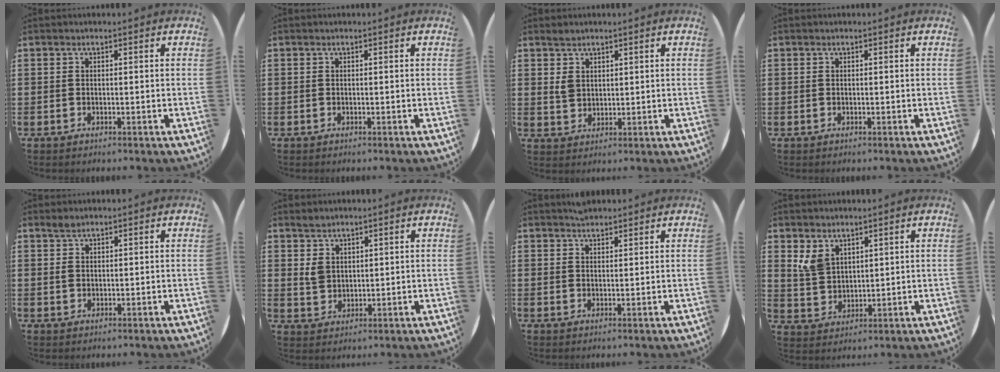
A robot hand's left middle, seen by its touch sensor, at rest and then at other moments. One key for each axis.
{"total": 0.0}
{"total": 3.0, "fx": 1.8, "fy": 2.1, "fz": 1.2, "tx": -0.020, "ty": 0.004, "tz": 0.032}
{"total": 0.0}
{"total": 1.4, "fx": 1.0, "fy": 0.8, "fz": 0.6, "tx": -0.005, "ty": 0.002, "tz": 0.017}
{"total": 3.2, "fx": 2.0, "fy": 2.2, "fz": 1.2, "tx": -0.020, "ty": 0.005, "tz": 0.035}
{"total": 1.7, "fx": 1.7, "fy": 0.4, "fz": -0.1, "tx": -0.002, "ty": 0.003, "tz": 0.033}
{"total": 3.8, "fx": 2.6, "fy": 2.2, "fz": 1.6, "tx": -0.038, "ty": 0.004, "tz": 0.051}